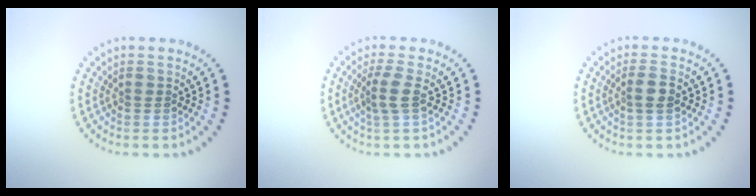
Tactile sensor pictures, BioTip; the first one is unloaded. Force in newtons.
{"total": 1.9, "press": 1.6, "slide": 1.1}
{"total": 1.8, "press": 1.6, "slide": 0.7}